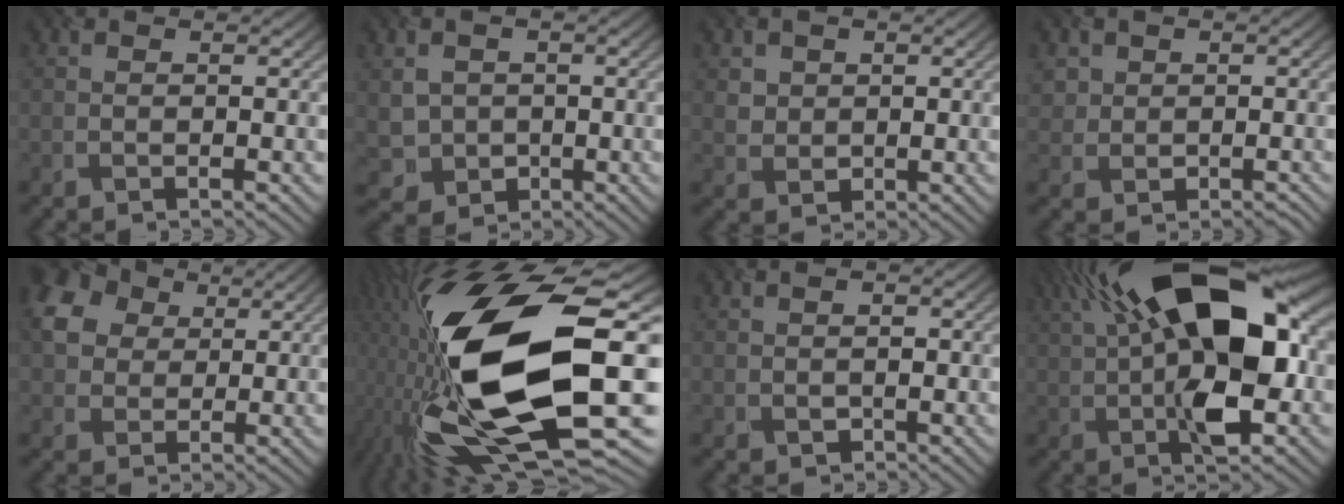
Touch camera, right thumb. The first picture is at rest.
{"total": 4.3, "force": [-0.2, 3.9, 1.7], "torque": [-0.052, -0.014, -0.001]}
{"total": 2.6, "force": [0.9, 2.4, 0.6], "torque": [-0.026, -0.009, 0.020]}
{"total": 3.1, "force": [0.5, 3.0, 0.6], "torque": [-0.014, -0.002, 0.011]}
{"total": 8.3, "force": [2.8, 6.3, 4.5], "torque": [-0.124, 0.020, 0.049]}
{"total": 22.2, "force": [-2.1, 8.9, 20.3], "torque": [-0.417, -0.046, -0.030]}
{"total": 1.4, "force": [-0.2, 1.1, 0.9], "torque": [-0.014, -0.004, 0.000]}
{"total": 18.3, "force": [3.4, 8.6, 15.8], "torque": [-0.270, 0.028, 0.038]}